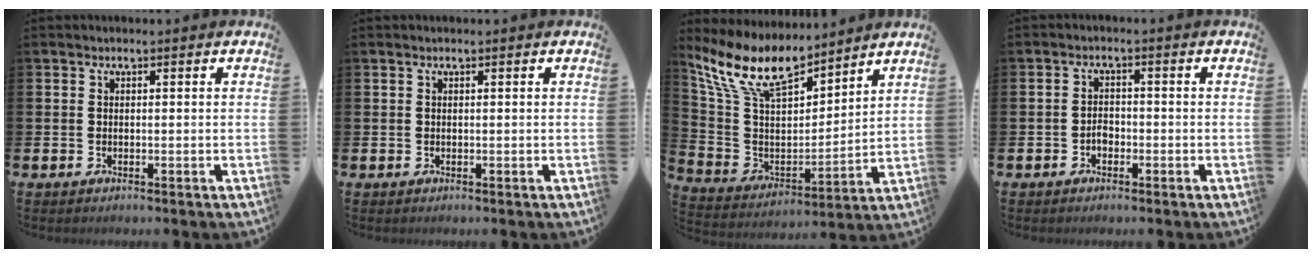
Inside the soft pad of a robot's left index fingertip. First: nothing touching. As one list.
[{"total": 0.0}, {"total": 10.9, "force": [9.1, 3.8, 4.6], "torque": [-0.135, -0.054, 0.164]}, {"total": 1.7, "force": [-1.3, 1.0, 0.5], "torque": [-0.005, 0.002, -0.028]}]